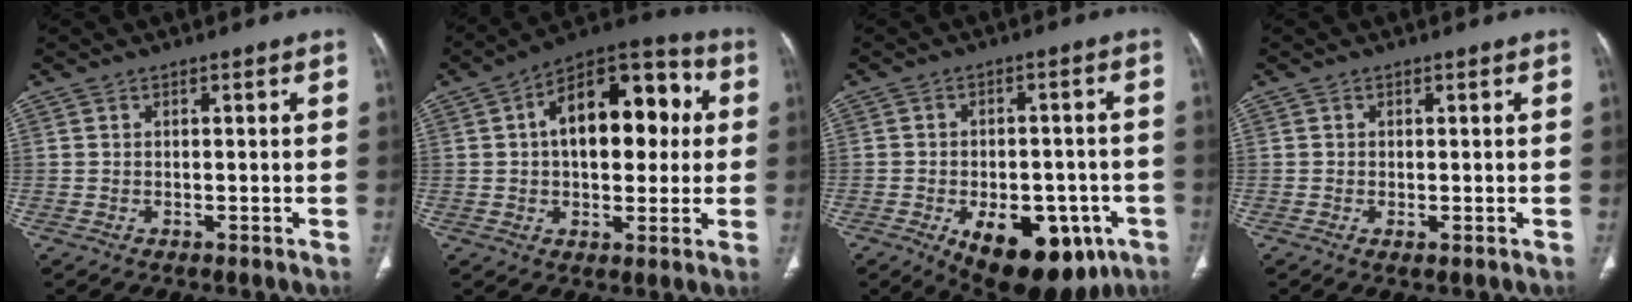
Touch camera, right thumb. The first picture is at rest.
{"total": 18.8, "force": [3.2, 10.6, 15.2], "torque": [-0.189, 0.034, 0.041]}
{"total": 17.9, "force": [-7.7, 9.9, 12.7], "torque": [-0.143, 0.018, -0.090]}
{"total": 0.8, "force": [-0.2, 0.4, 0.7], "torque": [-0.016, -0.003, -0.003]}